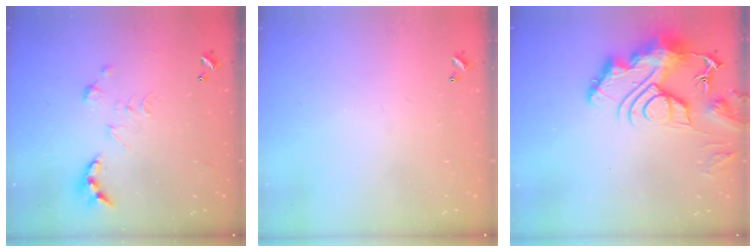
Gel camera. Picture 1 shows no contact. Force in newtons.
{"total": 0.0}
{"total": 17.8, "press": 17.8, "slide": 1.8}